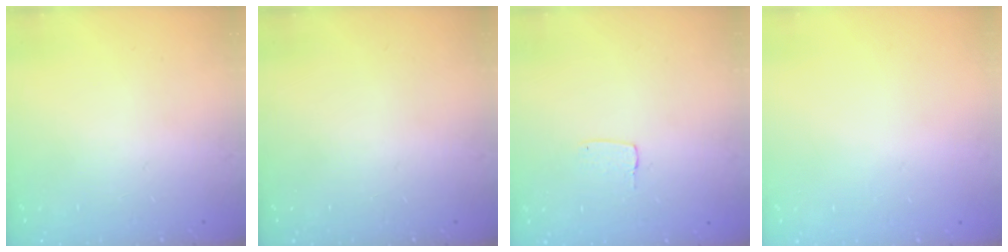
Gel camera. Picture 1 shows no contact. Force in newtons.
{"total": 0.0}
{"total": 3.2, "press": 3.2, "slide": 0.2}
{"total": 0.0}